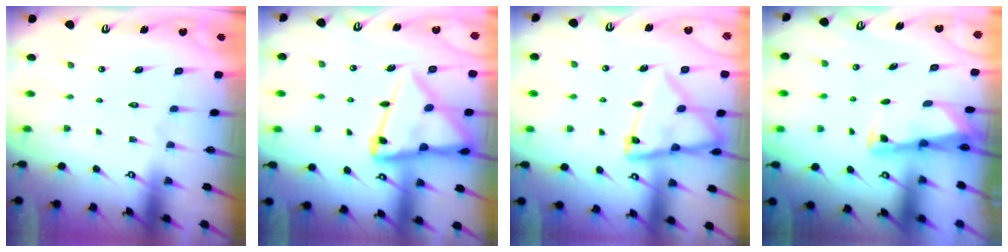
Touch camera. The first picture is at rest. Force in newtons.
{"total": 16.8, "press": 16.8, "slide": 1.6}
{"total": 14.1, "press": 14.0, "slide": 1.3}
{"total": 2.7, "press": 2.7, "slide": 0.2}